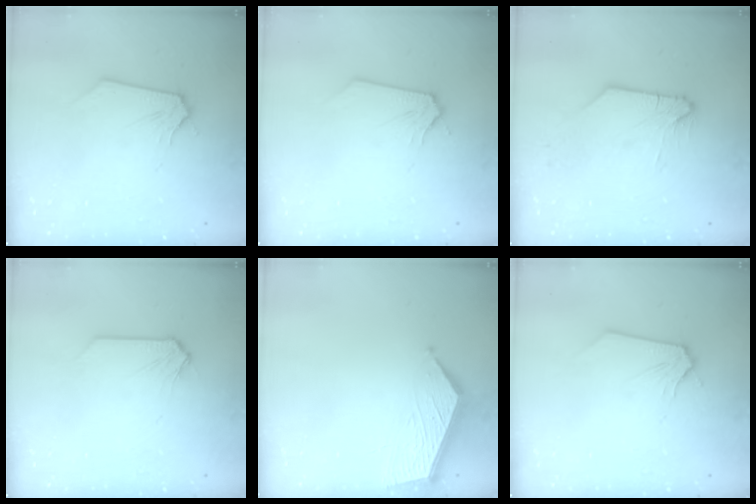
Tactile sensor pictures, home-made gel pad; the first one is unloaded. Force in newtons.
{"total": 0.0}
{"total": 2.8, "press": 2.8, "slide": 0.3}
{"total": 0.0}
{"total": 7.5, "press": 7.5, "slide": 0.8}
{"total": 0.0}